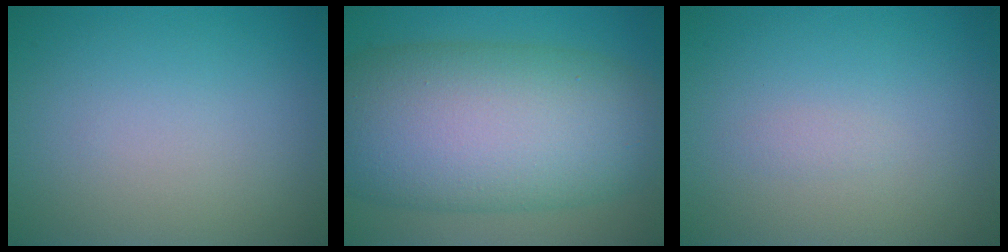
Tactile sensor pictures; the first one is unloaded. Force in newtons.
{"total": 14.9, "press": 14.9, "slide": 0.1}
{"total": 0.6, "press": 0.6, "slide": 0.1}